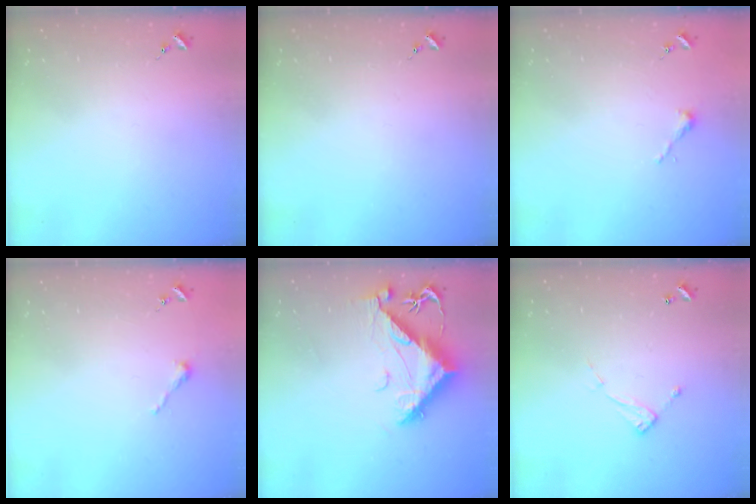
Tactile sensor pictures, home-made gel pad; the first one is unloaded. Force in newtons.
{"total": 0.0}
{"total": 2.5, "press": 2.5, "slide": 0.2}
{"total": 2.5, "press": 2.5, "slide": 0.2}
{"total": 12.3, "press": 12.2, "slide": 1.5}
{"total": 7.1, "press": 7.1, "slide": 0.3}